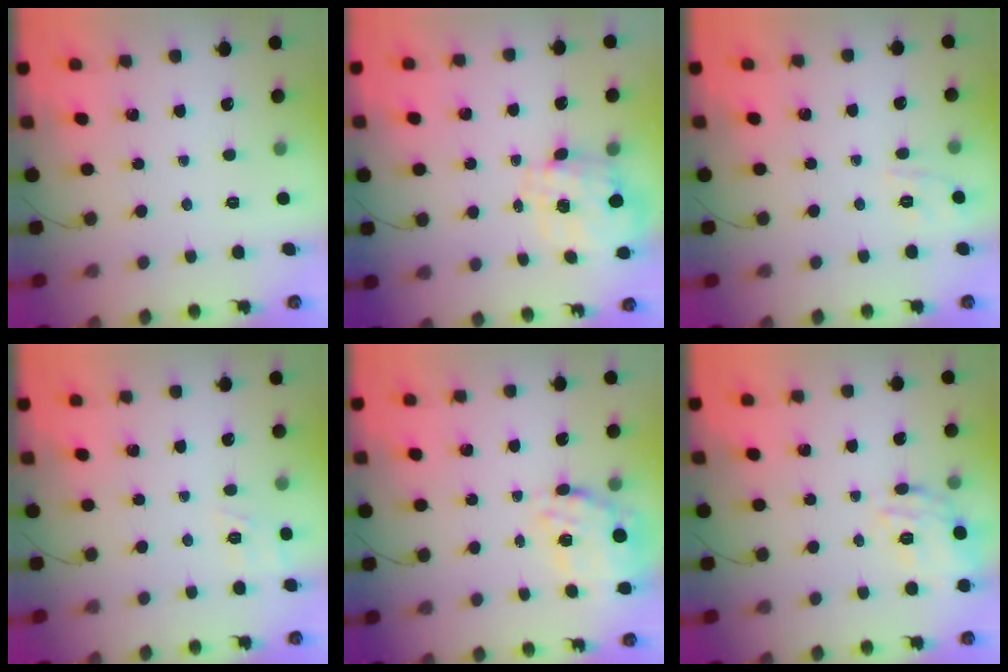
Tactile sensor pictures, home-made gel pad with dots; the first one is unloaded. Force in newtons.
{"total": 1.3, "press": 1.2, "slide": 0.5}
{"total": 1.9, "press": 0.2, "slide": 1.9}
{"total": 2.8, "press": 2.2, "slide": 1.7}
{"total": 17.9, "press": 17.6, "slide": 3.4}
{"total": 16.0, "press": 16.0, "slide": 0.6}